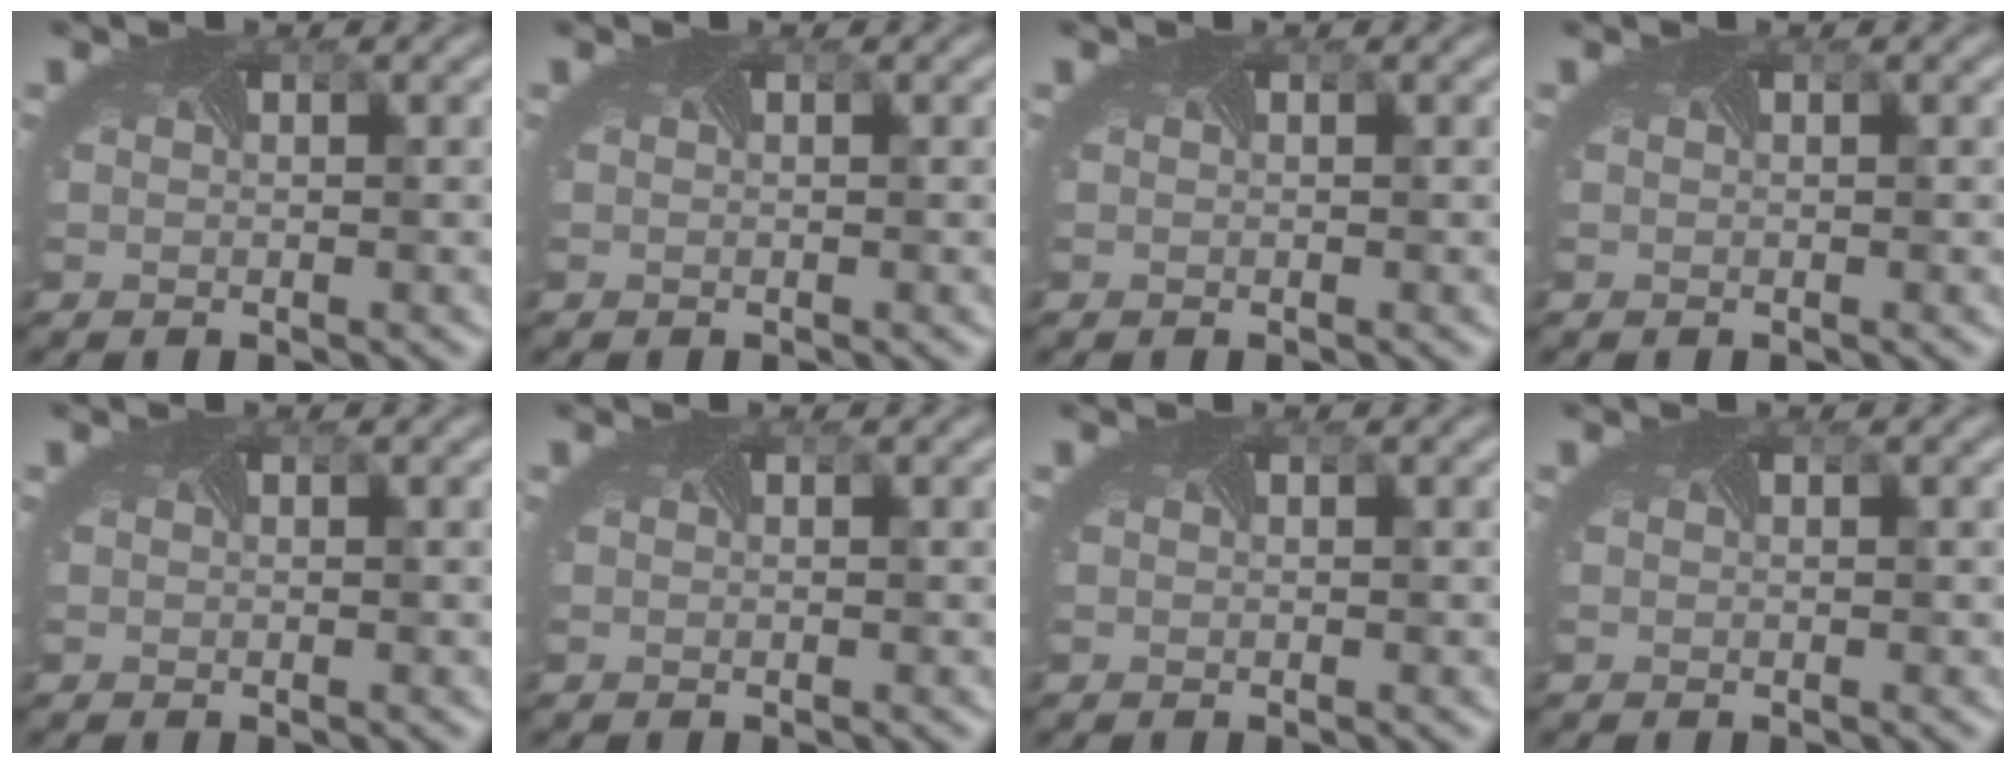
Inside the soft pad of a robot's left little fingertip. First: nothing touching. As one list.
[{"total": 0.0}, {"total": 0.0}, {"total": 0.0}, {"total": 0.0}, {"total": 0.0}, {"total": 0.0}, {"total": 0.0}]